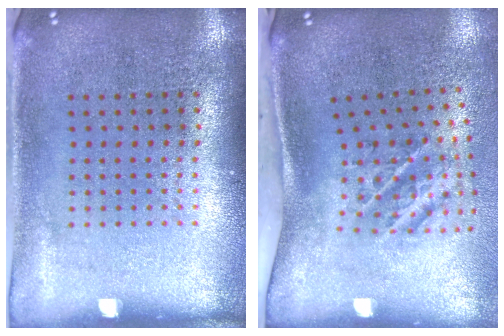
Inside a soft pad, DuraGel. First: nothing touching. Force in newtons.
{"total": 2.3, "press": 1.3, "slide": 1.9}